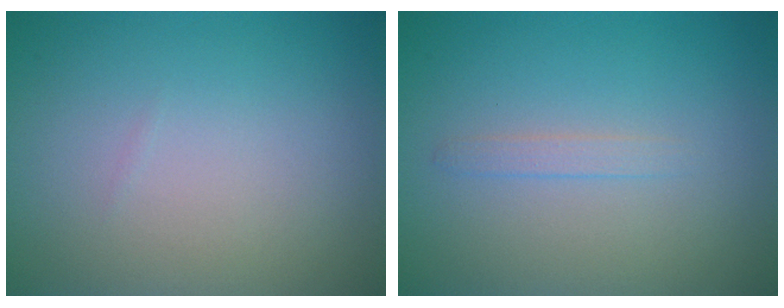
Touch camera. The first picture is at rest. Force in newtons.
{"total": 0.9, "press": 0.9, "slide": 0.1}